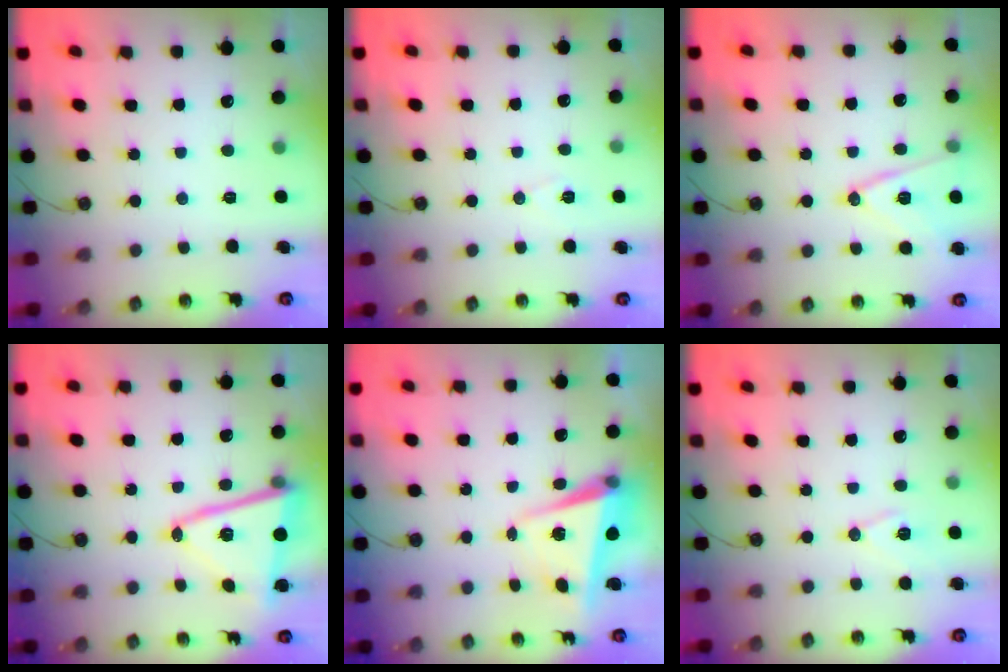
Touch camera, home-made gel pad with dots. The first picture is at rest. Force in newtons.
{"total": 5.6, "press": 3.5, "slide": 4.4}
{"total": 13.1, "press": 12.7, "slide": 3.4}
{"total": 14.5, "press": 14.4, "slide": 2.0}
{"total": 5.4, "press": 5.3, "slide": 1.0}
{"total": 9.4, "press": 8.7, "slide": 3.5}